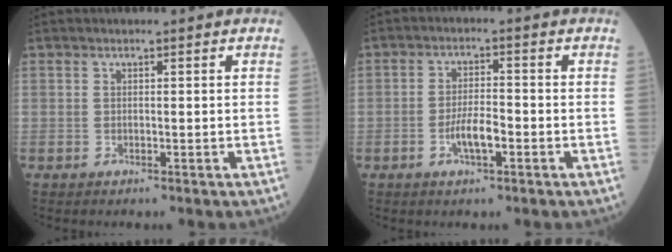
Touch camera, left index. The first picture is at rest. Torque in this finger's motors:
{"motor_torque": [1.02, 0.14, 0.23, 0.04]}